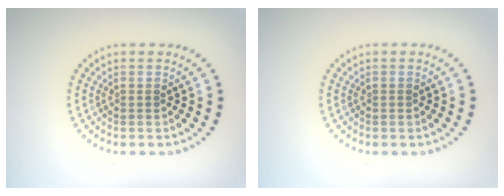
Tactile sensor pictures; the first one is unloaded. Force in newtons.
{"total": 0.0}